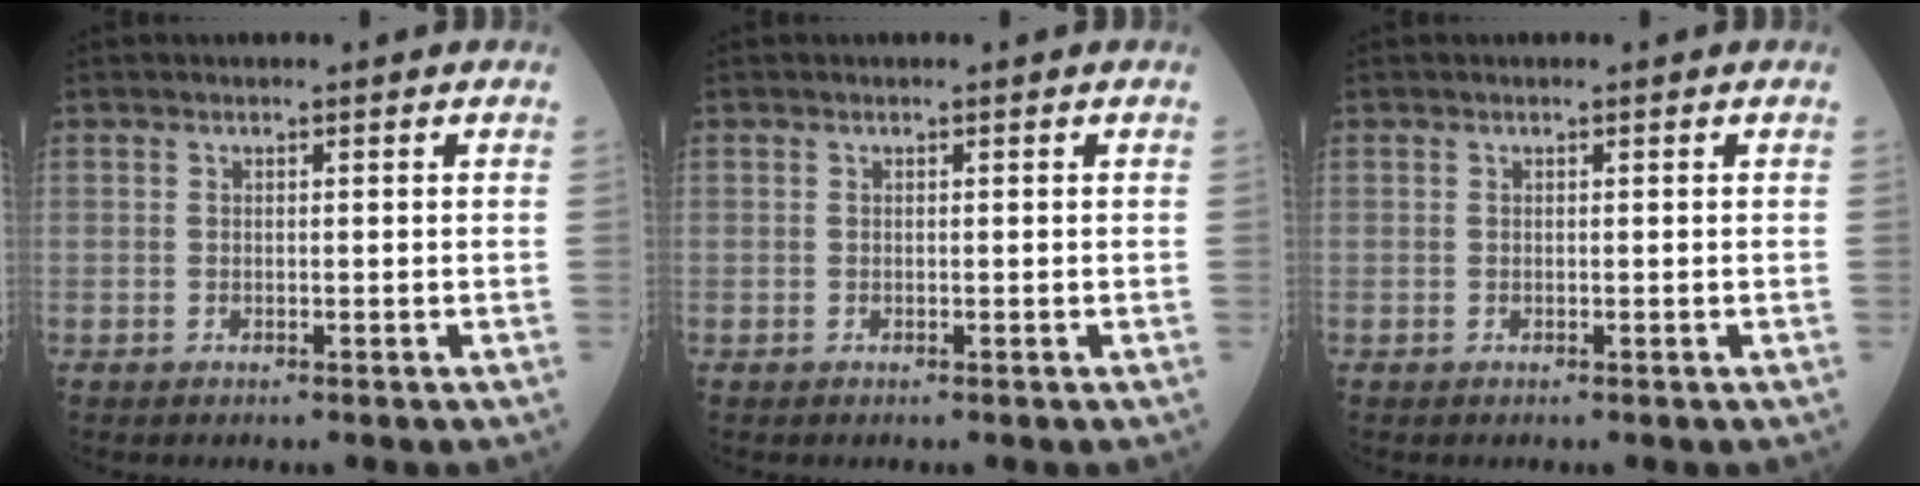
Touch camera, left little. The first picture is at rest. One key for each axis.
{"total": 0.0}
{"total": 0.0}